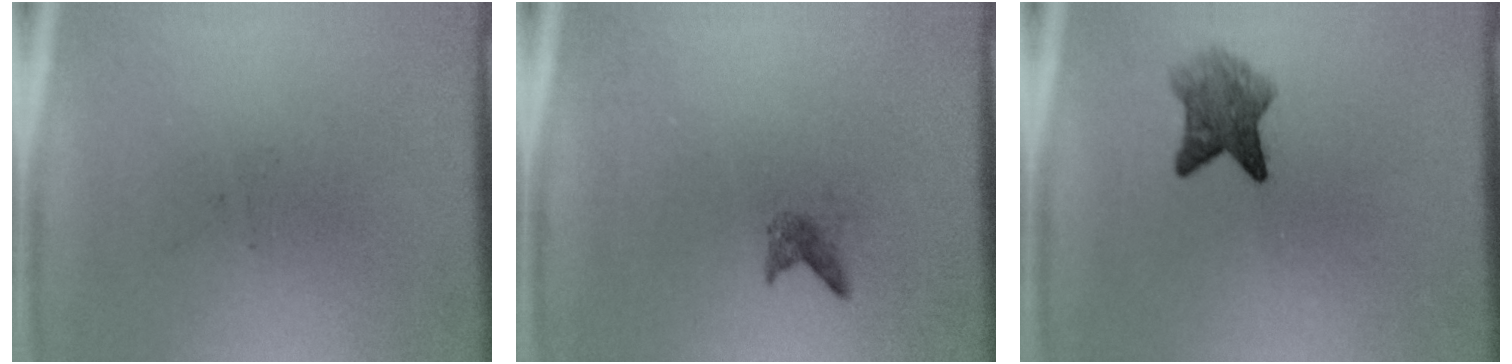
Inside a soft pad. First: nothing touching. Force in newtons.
{"total": 0.9}
{"total": 4.2}